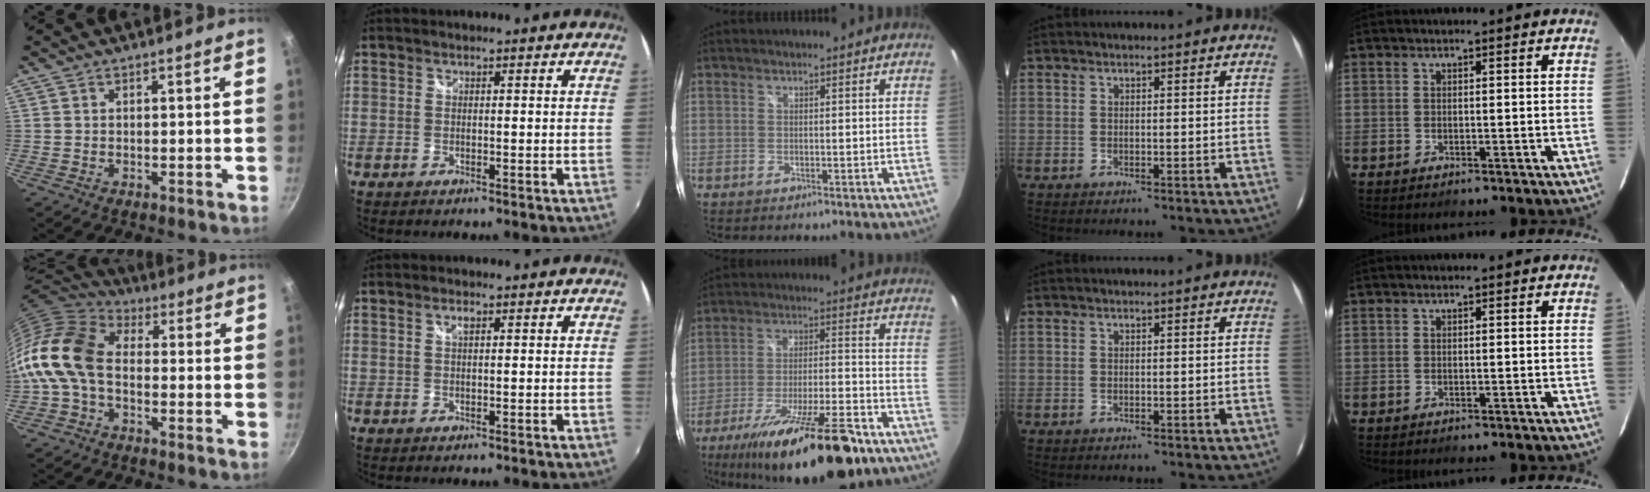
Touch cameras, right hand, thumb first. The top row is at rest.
{"thumb": {"total": 14.6, "force": [-2.4, 9.7, 10.6], "torque": [-0.198, 0.041, -0.072]}, "index": {"total": 1.0, "force": [0.6, 0.2, 0.8], "torque": [-0.015, 0.002, 0.008]}, "middle": {"total": 23.2, "force": [-16.6, 5.2, 15.4], "torque": [-0.267, -0.039, -0.254]}}